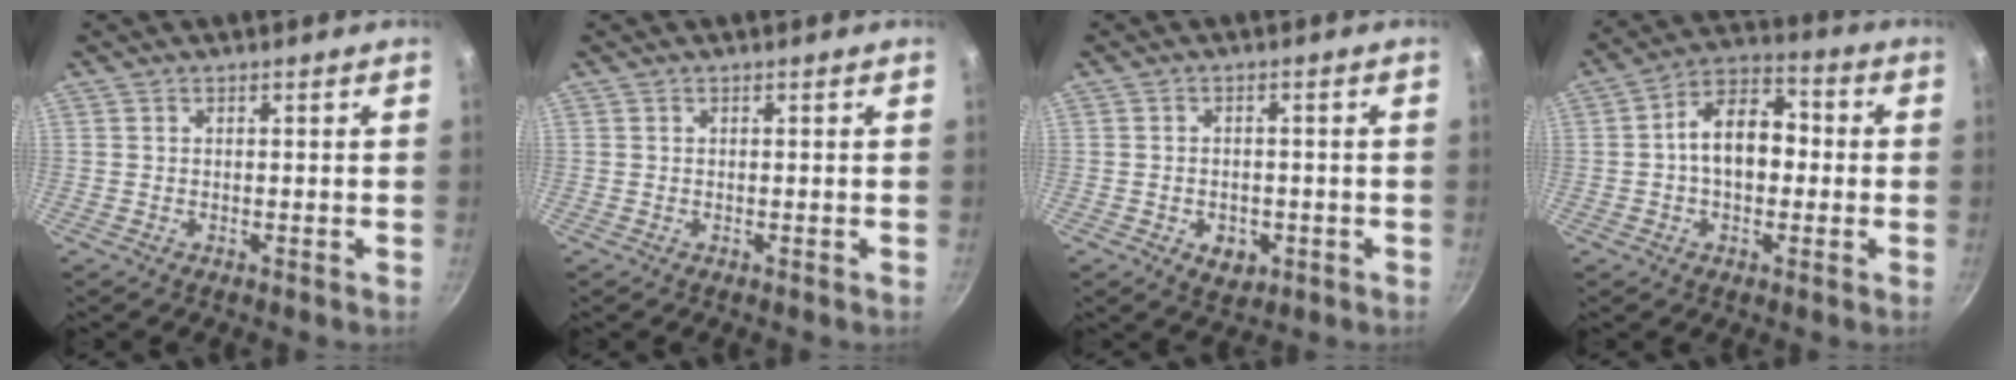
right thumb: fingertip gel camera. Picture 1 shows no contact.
{"total": 0.0}
{"total": 4.3, "force": [-1.5, 3.1, 2.6], "torque": [-0.021, 0.007, -0.014]}
{"total": 11.5, "force": [-0.1, 7.4, 8.8], "torque": [-0.123, 0.032, -0.014]}